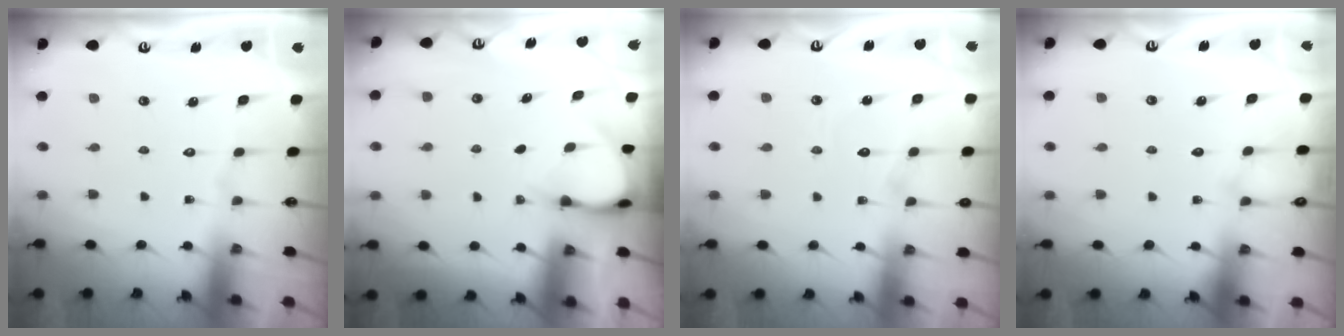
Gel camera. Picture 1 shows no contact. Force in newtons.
{"total": 3.8, "press": 3.8, "slide": 0.3}
{"total": 5.1, "press": 5.0, "slide": 0.4}
{"total": 3.3, "press": 3.3, "slide": 0.3}